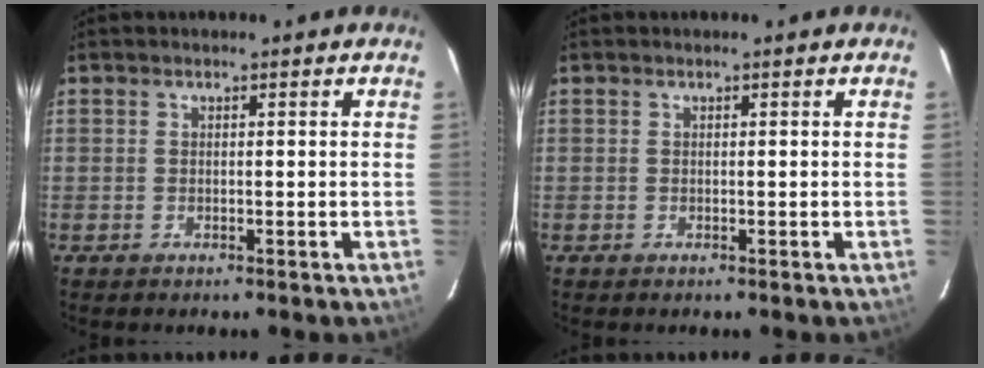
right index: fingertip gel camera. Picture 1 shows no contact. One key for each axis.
{"total": 0.0}